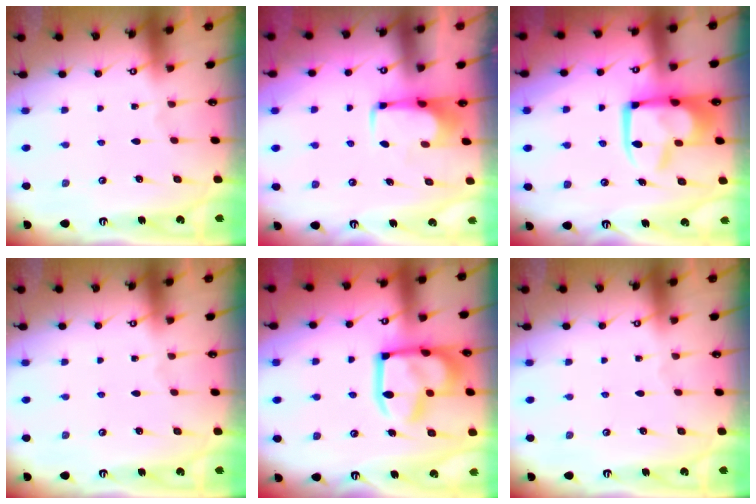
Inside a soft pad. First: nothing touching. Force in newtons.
{"total": 1.6, "press": 1.6, "slide": 0.2}
{"total": 13.1, "press": 13.0, "slide": 1.4}
{"total": 0.0}
{"total": 19.0, "press": 18.9, "slide": 1.9}
{"total": 0.0}